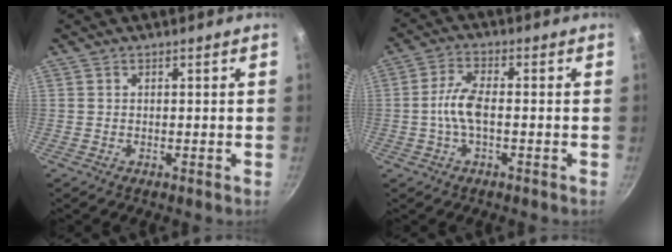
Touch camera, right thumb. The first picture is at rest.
{"total": 5.9, "force": [-0.9, 2.3, 5.4], "torque": [-0.114, 0.018, -0.026]}